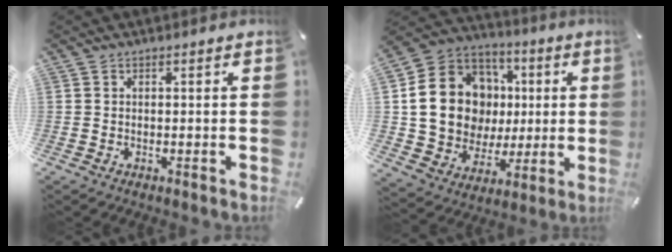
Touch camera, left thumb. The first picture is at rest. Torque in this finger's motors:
{"motor_torque": [2.54, 2.47, 1.81, 0.13, 0.25]}